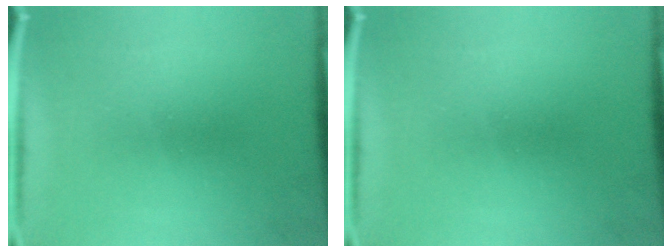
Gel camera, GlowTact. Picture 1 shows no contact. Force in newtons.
{"total": 0.0}